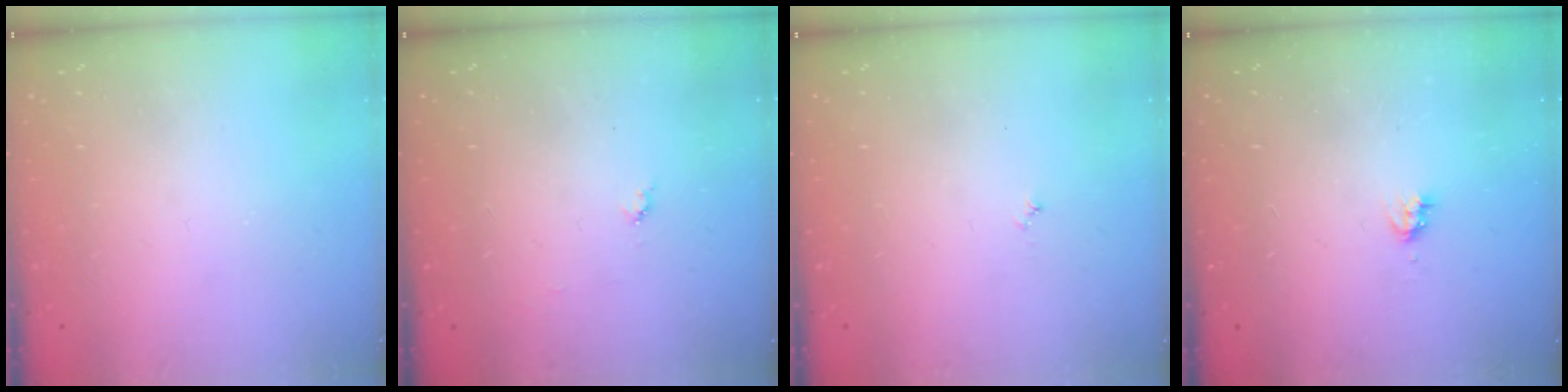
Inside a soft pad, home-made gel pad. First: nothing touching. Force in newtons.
{"total": 3.9, "press": 3.9, "slide": 0.4}
{"total": 3.0, "press": 2.9, "slide": 0.3}
{"total": 2.6, "press": 2.6, "slide": 0.4}